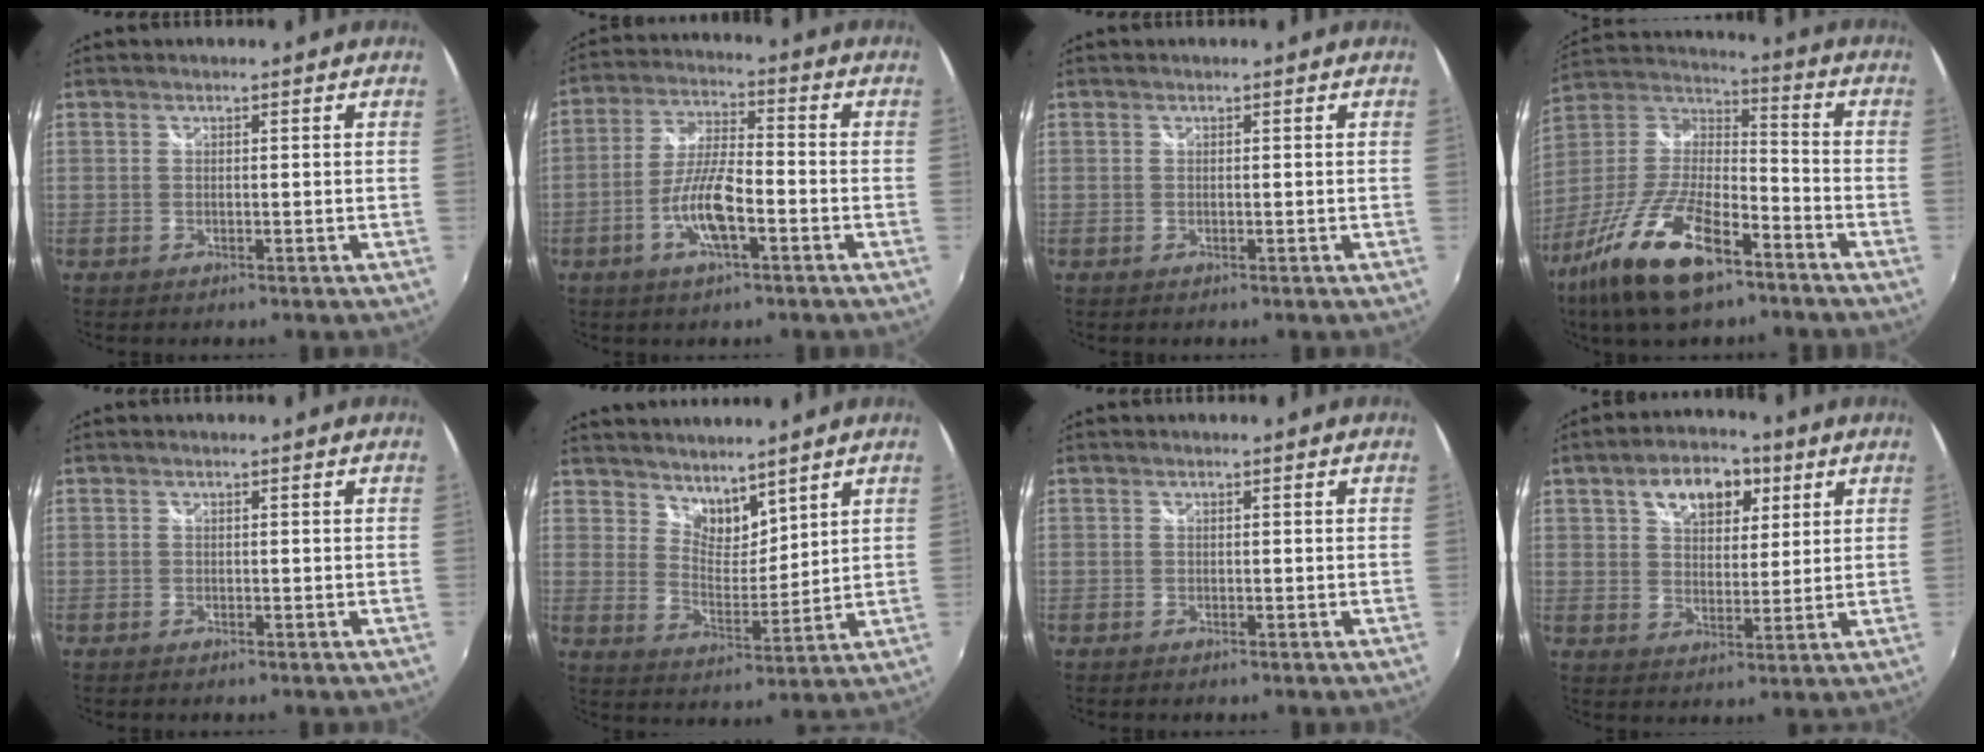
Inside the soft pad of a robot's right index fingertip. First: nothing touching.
{"total": 9.4, "force": [-4.0, 2.2, 8.3], "torque": [-0.170, 0.002, -0.073]}
{"total": 0.0}
{"total": 20.7, "force": [-12.2, 7.5, 15.0], "torque": [-0.312, -0.032, -0.228]}
{"total": 0.0}
{"total": 7.1, "force": [6.1, 2.9, 2.2], "torque": [-0.023, 0.000, 0.112]}
{"total": 0.0}
{"total": 10.7, "force": [5.1, 6.4, 6.9], "torque": [-0.115, 0.028, 0.084]}